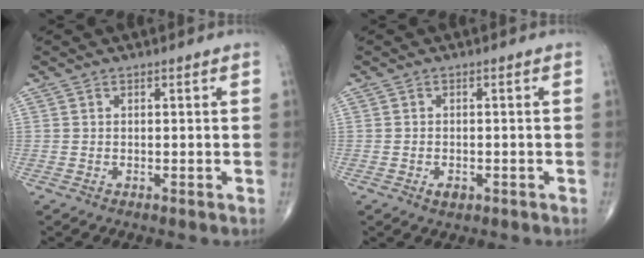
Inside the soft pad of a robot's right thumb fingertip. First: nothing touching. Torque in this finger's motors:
{"motor_torque": [0.40, 0.14, -0.06, -0.09, 0.00]}